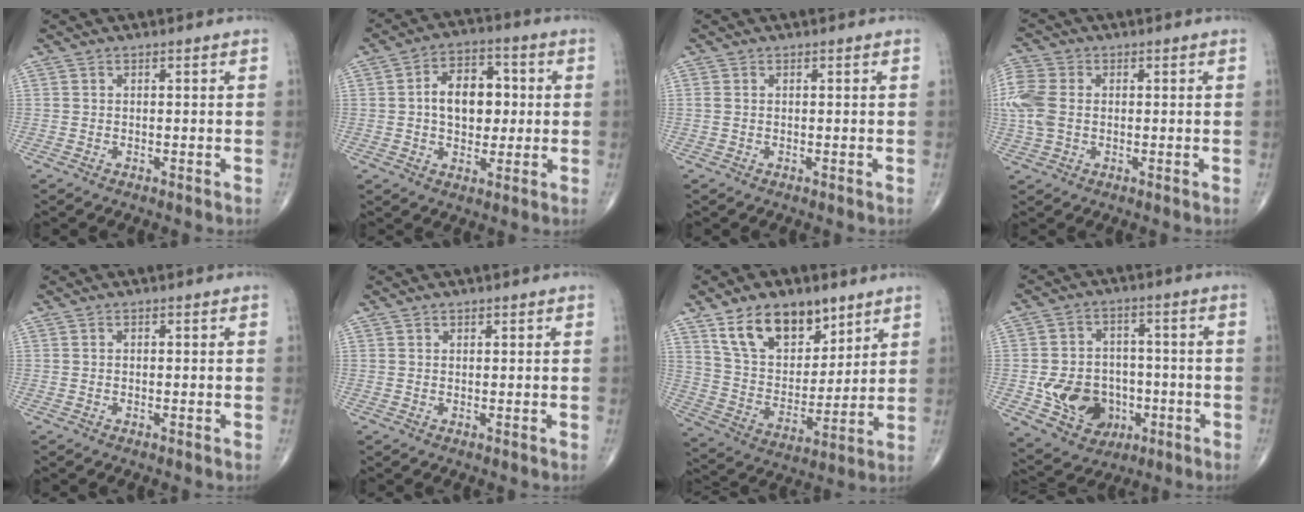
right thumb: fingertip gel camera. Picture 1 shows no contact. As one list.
[{"total": 10.9, "force": [0.7, 7.2, 8.1], "torque": [-0.097, 0.016, 0.008]}, {"total": 0.7, "force": [0.0, 0.5, 0.5], "torque": [-0.018, 0.004, 0.004]}, {"total": 8.3, "force": [0.1, 6.0, 5.8], "torque": [-0.157, 0.013, 0.000]}, {"total": 0.0}, {"total": 0.7, "force": [0.5, 0.5, 0.1], "torque": [0.006, -0.003, 0.005]}, {"total": 17.0, "force": [10.2, 9.7, 9.5], "torque": [-0.116, -0.047, 0.188]}, {"total": 0.5, "force": [0.0, 0.4, 0.2], "torque": [-0.004, 0.000, -0.001]}]